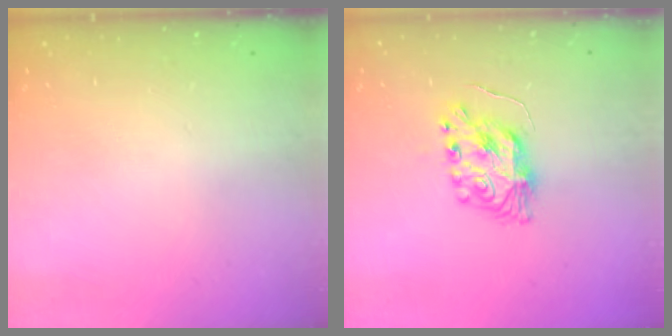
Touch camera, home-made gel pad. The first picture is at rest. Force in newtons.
{"total": 8.6, "press": 8.6, "slide": 0.5}